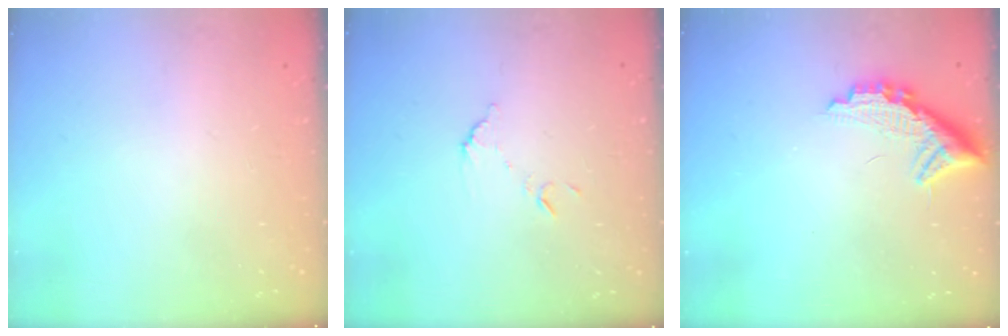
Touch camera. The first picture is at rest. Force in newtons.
{"total": 6.9, "press": 6.9, "slide": 0.3}
{"total": 12.5, "press": 12.5, "slide": 1.1}